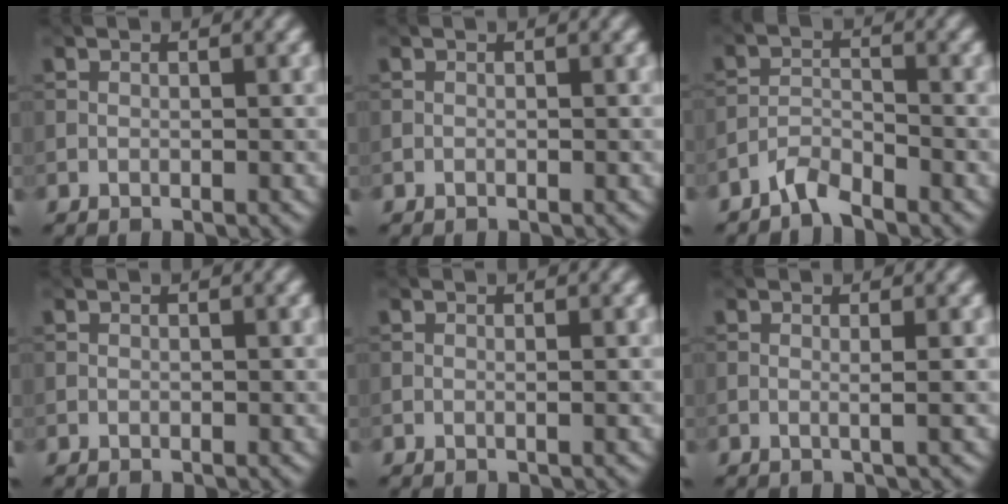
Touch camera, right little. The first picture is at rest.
{"total": 0.0}
{"total": 2.6, "force": [-2.4, 0.3, 0.9], "torque": [-0.019, 0.004, -0.053]}
{"total": 0.0}
{"total": 0.5, "force": [0.0, 0.2, 0.5], "torque": [-0.003, 0.000, -0.003]}
{"total": 1.2, "force": [0.0, 0.3, 1.1], "torque": [-0.017, 0.000, -0.007]}